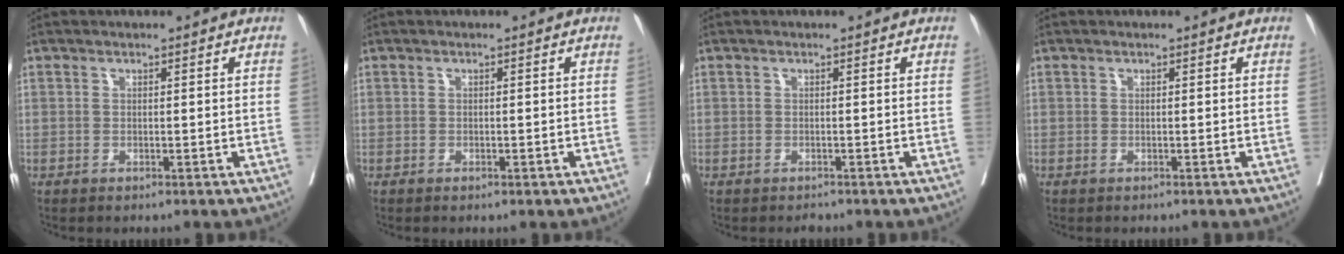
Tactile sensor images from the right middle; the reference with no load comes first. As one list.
[{"total": 1.2, "force": [-0.6, 0.6, 0.8], "torque": [-0.011, 0.000, -0.004]}, {"total": 0.8, "force": [-0.7, 0.3, 0.1], "torque": [-0.005, -0.001, -0.011]}, {"total": 0.0}]